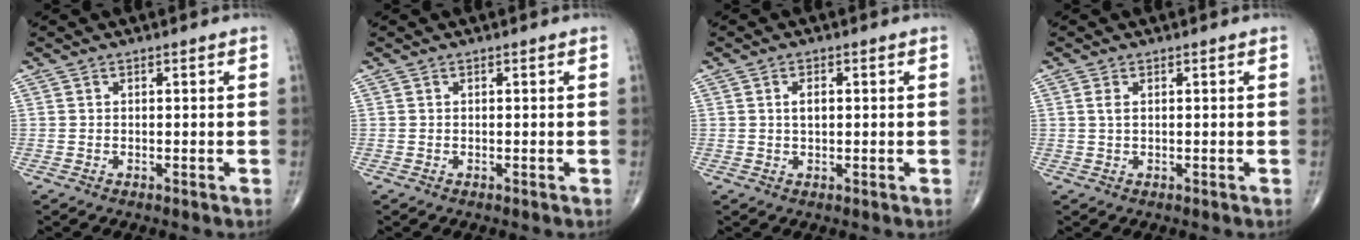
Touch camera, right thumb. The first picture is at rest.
{"total": 0.0}
{"total": 1.9, "force": [0.3, 0.9, 1.6], "torque": [-0.025, 0.001, 0.005]}
{"total": 1.4, "force": [0.4, 0.6, 1.2], "torque": [-0.030, 0.007, 0.012]}